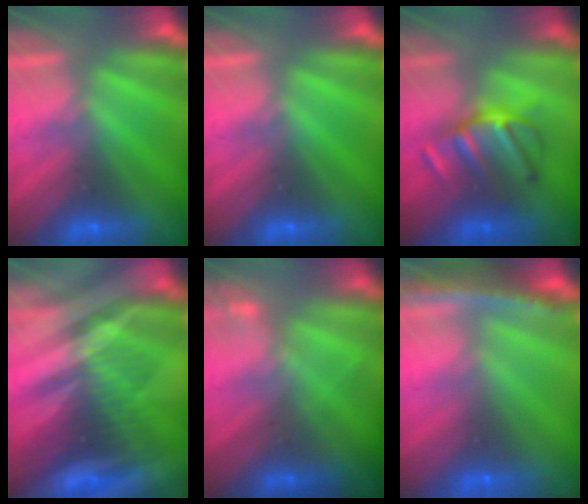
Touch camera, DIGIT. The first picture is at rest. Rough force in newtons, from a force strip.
{"total": 0.0}
{"total": 2.9}
{"total": 3.1}
{"total": 2.1}
{"total": 9.6}